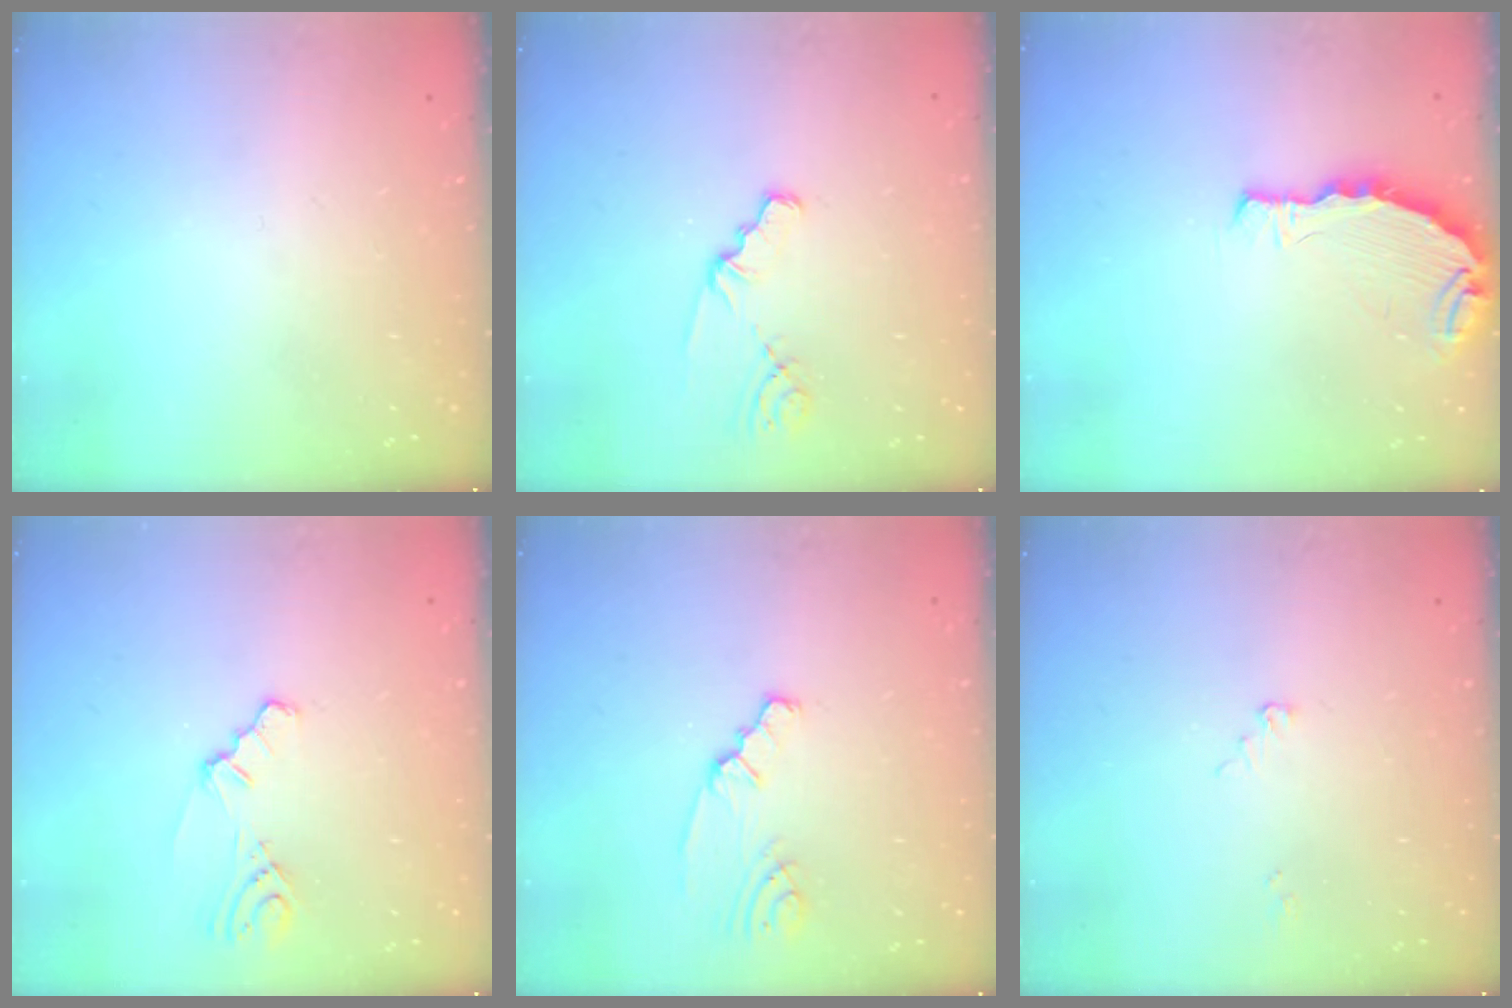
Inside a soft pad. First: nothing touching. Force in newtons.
{"total": 1.8, "press": 1.8, "slide": 0.3}
{"total": 5.7, "press": 5.6, "slide": 1.1}
{"total": 1.7, "press": 1.6, "slide": 0.5}
{"total": 2.0, "press": 2.0, "slide": 0.3}
{"total": 2.4, "press": 2.4, "slide": 0.3}